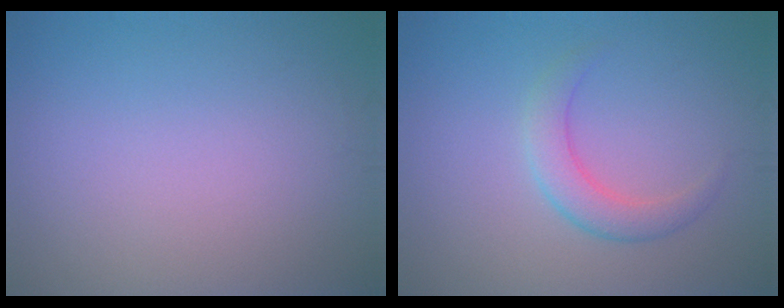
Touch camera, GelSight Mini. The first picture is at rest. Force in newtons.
{"total": 2.7, "press": 2.7, "slide": 0.1}